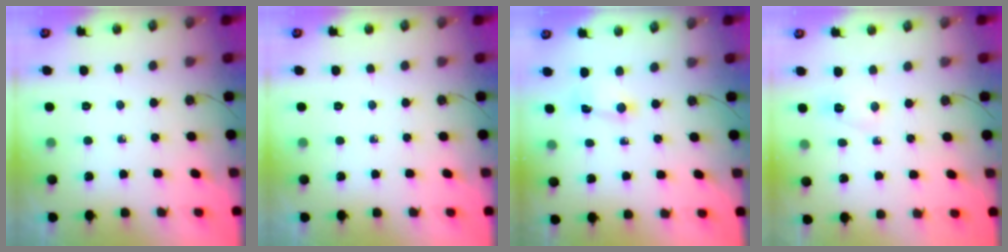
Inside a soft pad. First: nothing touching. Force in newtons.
{"total": 0.0}
{"total": 1.5, "press": 1.5, "slide": 0.2}
{"total": 2.1, "press": 2.0, "slide": 0.4}